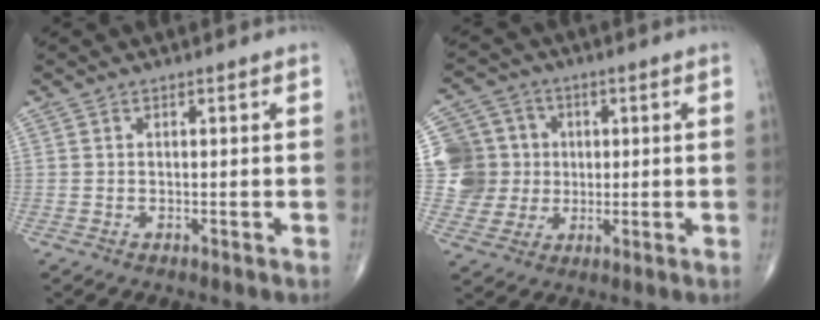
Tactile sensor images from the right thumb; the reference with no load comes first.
{"total": 10.7, "force": [1.1, 10.3, 2.4], "torque": [-0.015, 0.017, 0.022]}